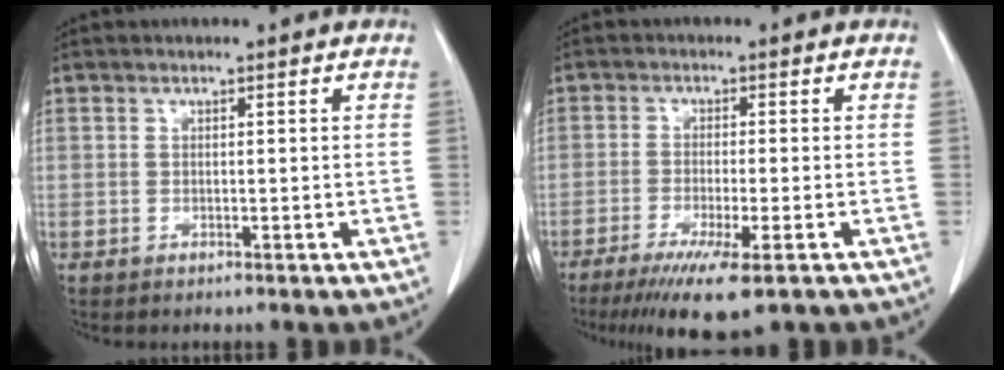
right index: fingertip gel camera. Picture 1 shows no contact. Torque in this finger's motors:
{"motor_torque": [1.20, -0.94, 0.49, 0.08]}